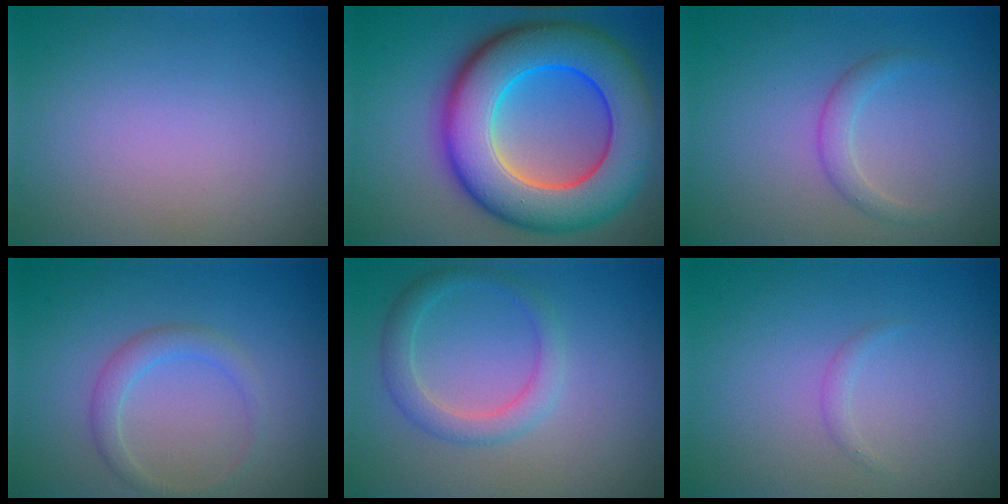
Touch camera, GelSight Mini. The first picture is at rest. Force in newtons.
{"total": 12.7, "press": 12.7, "slide": 0.2}
{"total": 1.6, "press": 1.6, "slide": 0.0}
{"total": 1.8, "press": 1.8, "slide": 0.2}
{"total": 2.7, "press": 2.7, "slide": 0.2}
{"total": 0.6, "press": 0.6, "slide": 0.0}